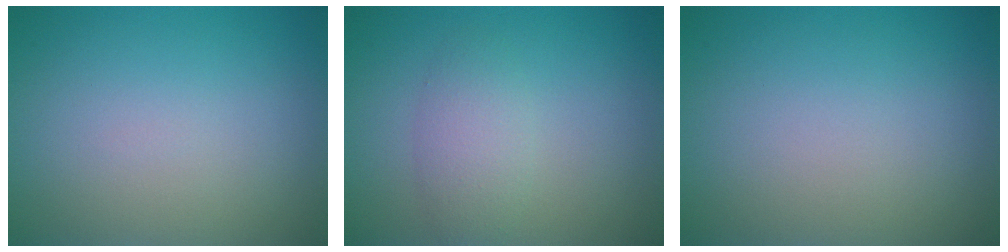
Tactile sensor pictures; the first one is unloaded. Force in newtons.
{"total": 2.6, "press": 2.6, "slide": 0.1}
{"total": 0.0}